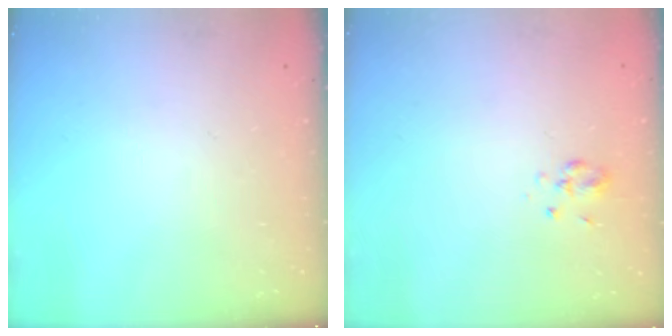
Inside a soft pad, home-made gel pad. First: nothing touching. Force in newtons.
{"total": 3.1, "press": 3.1, "slide": 0.6}